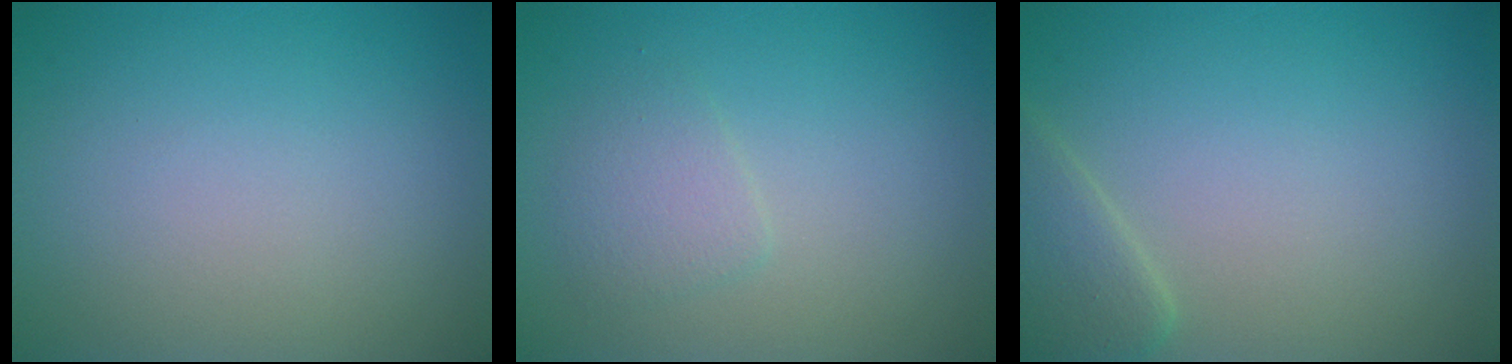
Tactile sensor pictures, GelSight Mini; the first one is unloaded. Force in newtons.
{"total": 1.8, "press": 1.8, "slide": 0.1}
{"total": 2.6, "press": 2.6, "slide": 0.2}